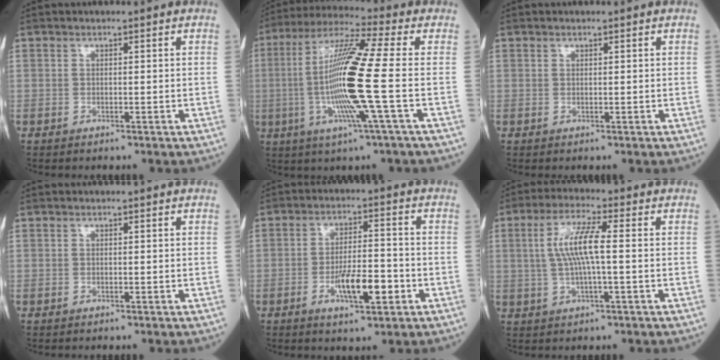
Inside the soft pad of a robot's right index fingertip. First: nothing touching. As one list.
[{"total": 15.7, "force": [-2.0, -0.9, 15.6], "torque": [-0.311, -0.008, -0.051]}, {"total": 0.0}, {"total": 0.0}, {"total": 7.8, "force": [-2.8, 1.9, 7.0], "torque": [-0.125, -0.001, -0.044]}, {"total": 8.3, "force": [0.6, 0.7, 8.3], "torque": [-0.174, 0.016, 0.009]}]